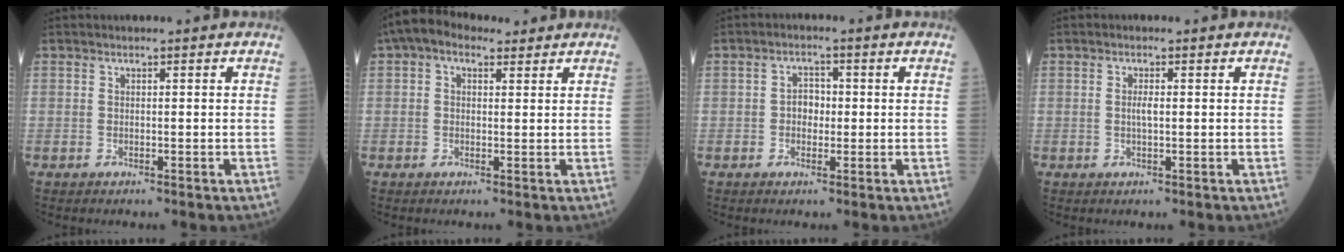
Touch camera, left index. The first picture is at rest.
{"total": 5.1, "force": [3.1, 3.0, 2.8], "torque": [-0.058, 0.038, 0.053]}
{"total": 2.7, "force": [-0.2, 1.9, 1.9], "torque": [-0.028, 0.010, -0.004]}
{"total": 1.4, "force": [0.1, 0.2, 1.4], "torque": [-0.030, 0.001, 0.001]}